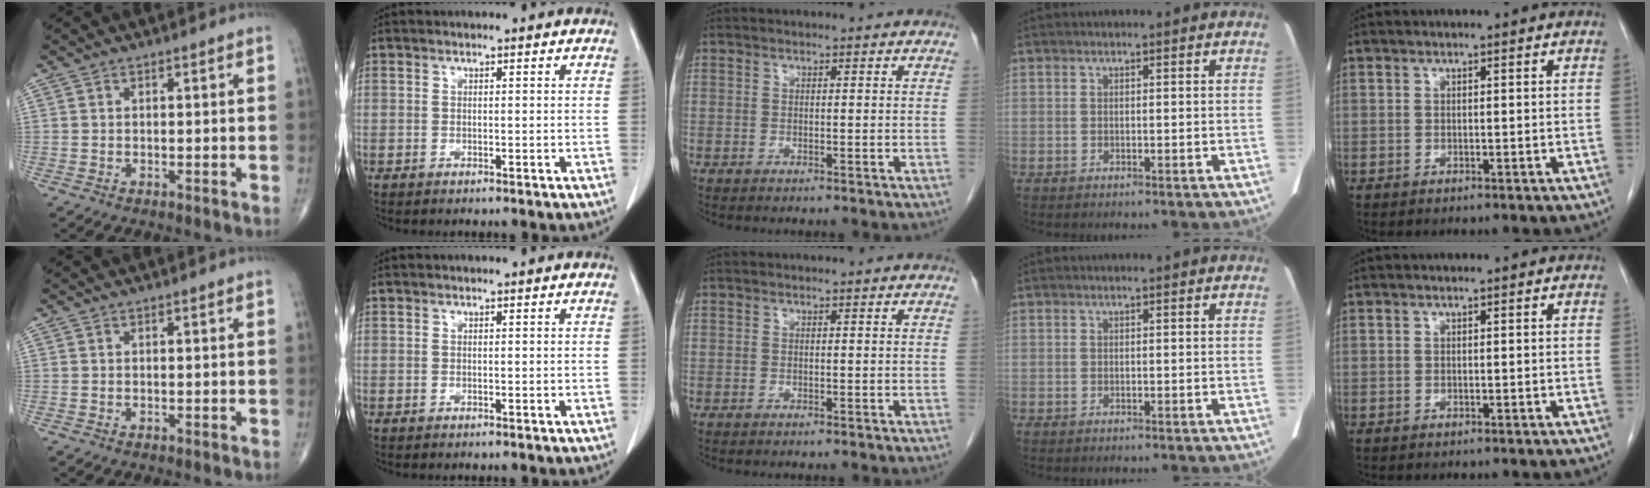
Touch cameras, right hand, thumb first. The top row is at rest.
{}